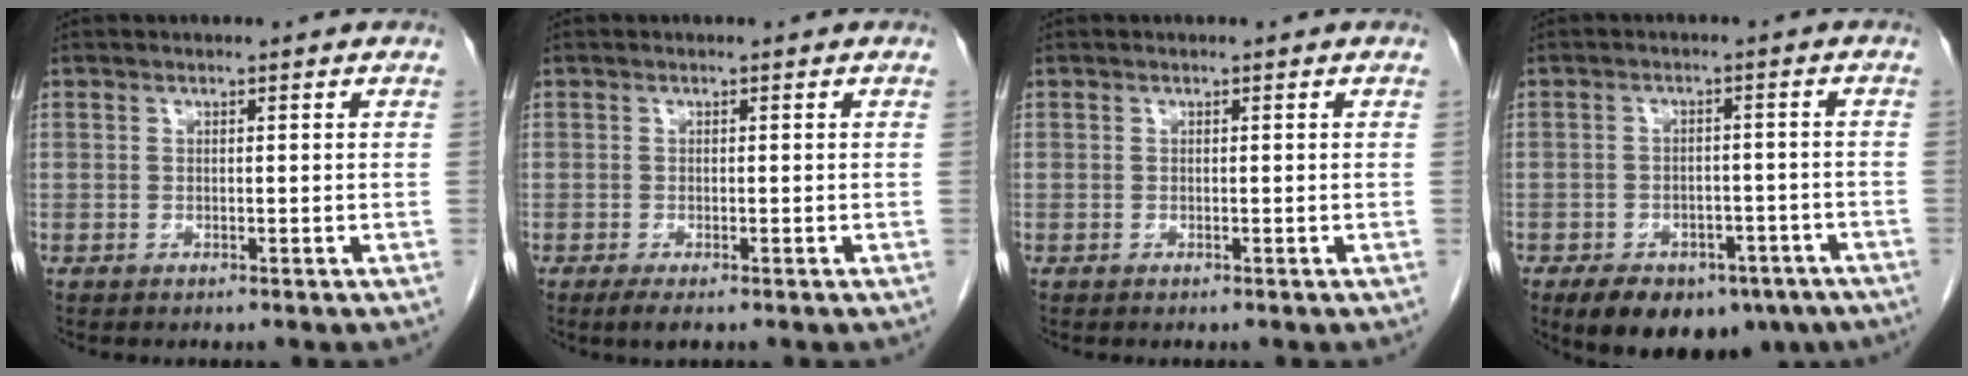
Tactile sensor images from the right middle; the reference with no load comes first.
{"total": 1.8, "force": [-1.2, 0.3, 1.3], "torque": [-0.026, -0.006, -0.020]}
{"total": 0.0}
{"total": 13.9, "force": [-9.1, 7.8, 7.1], "torque": [-0.114, 0.003, -0.121]}